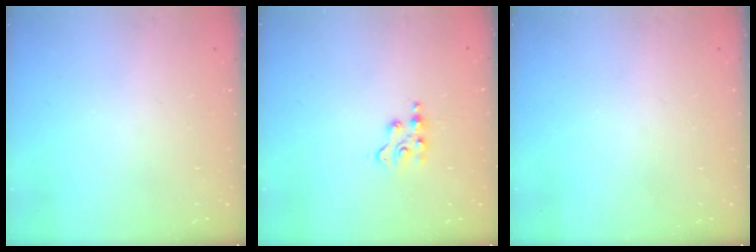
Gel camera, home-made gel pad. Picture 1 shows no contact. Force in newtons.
{"total": 3.6, "press": 3.5, "slide": 0.6}
{"total": 0.0}